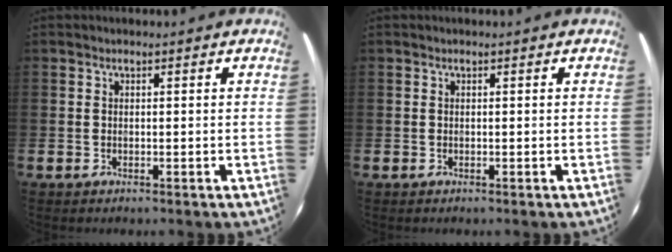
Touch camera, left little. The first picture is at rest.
{"total": 0.0}